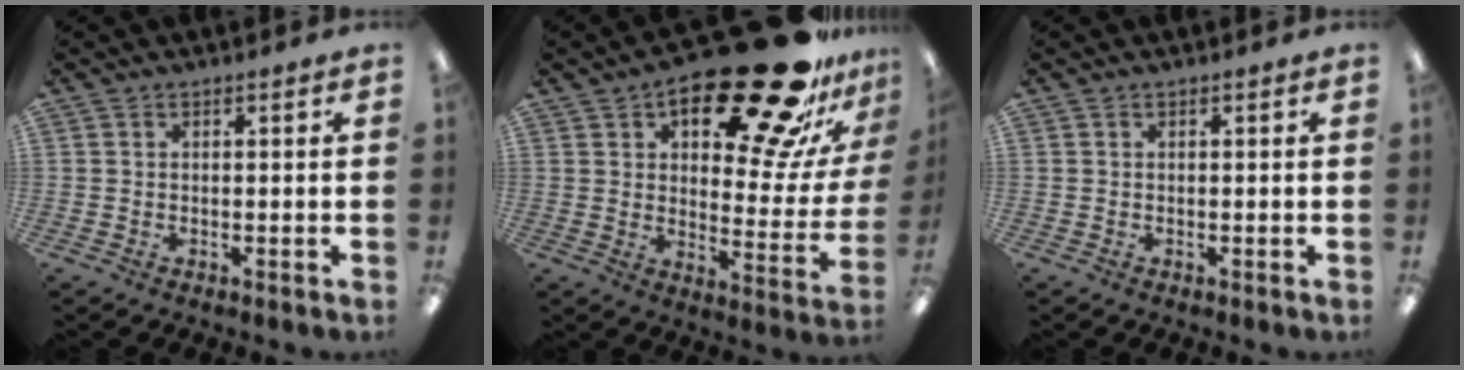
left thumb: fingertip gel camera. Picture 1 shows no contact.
{"total": 27.7, "force": [19.0, 10.3, 17.4], "torque": [-0.216, -0.124, 0.300]}
{"total": 0.0}